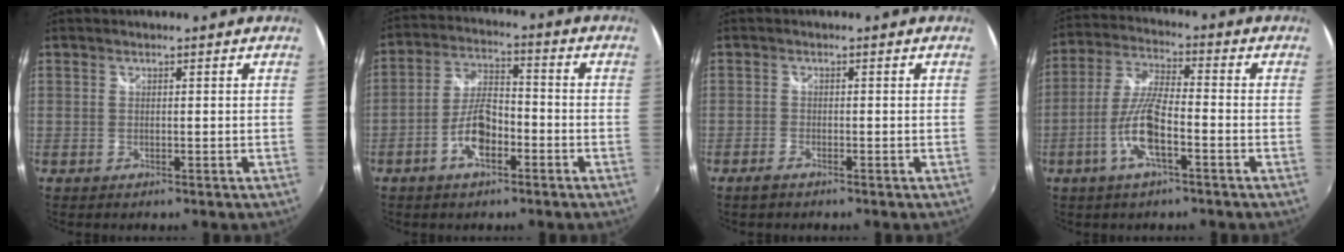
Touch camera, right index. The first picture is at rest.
{"total": 8.2, "force": [-3.8, 3.4, 6.4], "torque": [-0.135, 0.010, -0.068]}
{"total": 1.8, "force": [-1.5, 0.6, 0.8], "torque": [-0.024, -0.004, -0.031]}
{"total": 9.8, "force": [-4.0, 2.0, 8.8], "torque": [-0.185, -0.001, -0.078]}